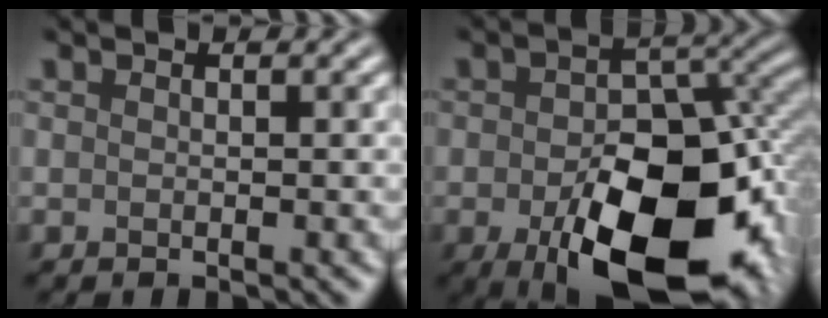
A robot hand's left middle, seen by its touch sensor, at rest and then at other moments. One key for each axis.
{"total": 14.2, "fx": -5.4, "fy": 8.0, "fz": 10.5, "tx": -0.166, "ty": -0.031, "tz": -0.067}